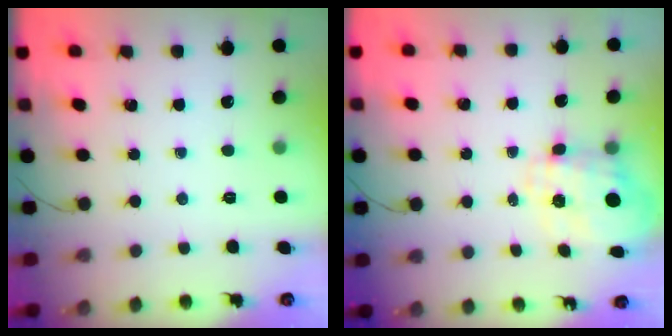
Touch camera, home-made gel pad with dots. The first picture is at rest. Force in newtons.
{"total": 3.4, "press": 3.2, "slide": 1.2}